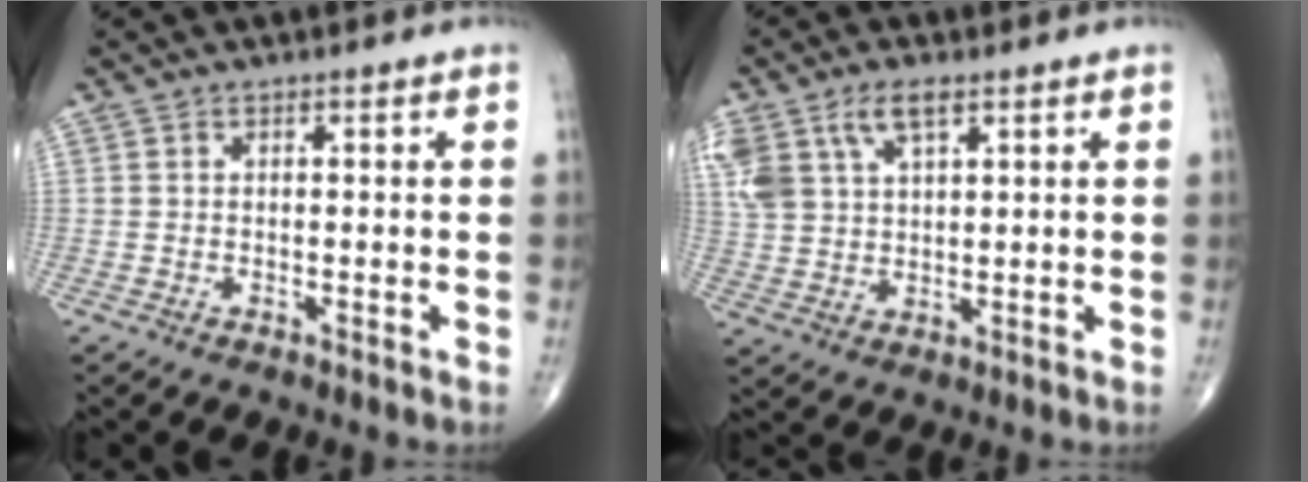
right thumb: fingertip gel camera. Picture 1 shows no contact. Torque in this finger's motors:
{"motor_torque": [-0.07, 0.22, 0.70, 0.49, 0.10]}